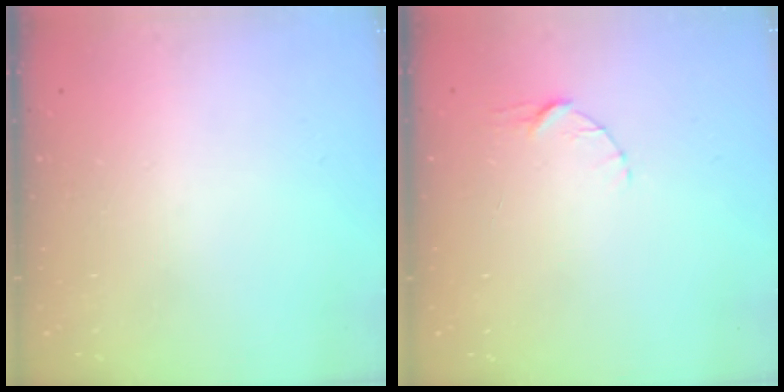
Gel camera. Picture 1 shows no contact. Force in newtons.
{"total": 3.8, "press": 3.8, "slide": 0.4}